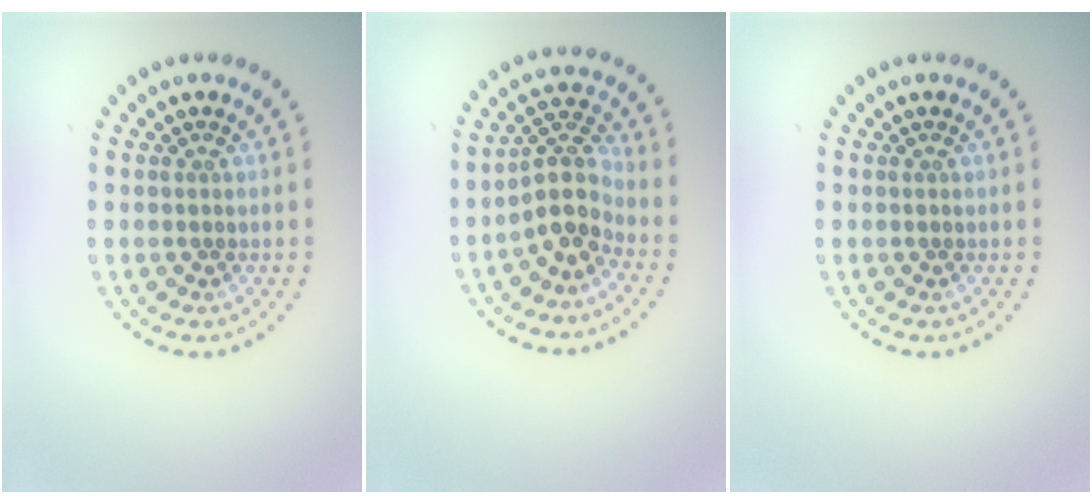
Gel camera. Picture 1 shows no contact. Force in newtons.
{"total": 3.6, "press": 2.9, "slide": 2.2}
{"total": 0.0}